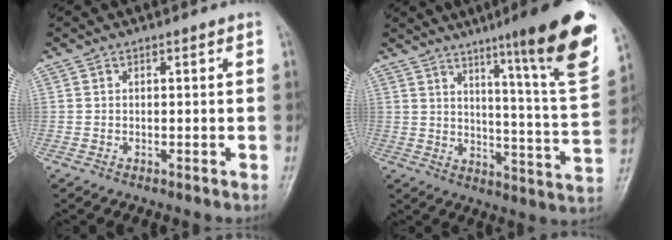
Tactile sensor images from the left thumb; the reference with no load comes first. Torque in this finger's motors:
{"motor_torque": [1.24, -0.08, 1.42, -1.35, 0.34]}